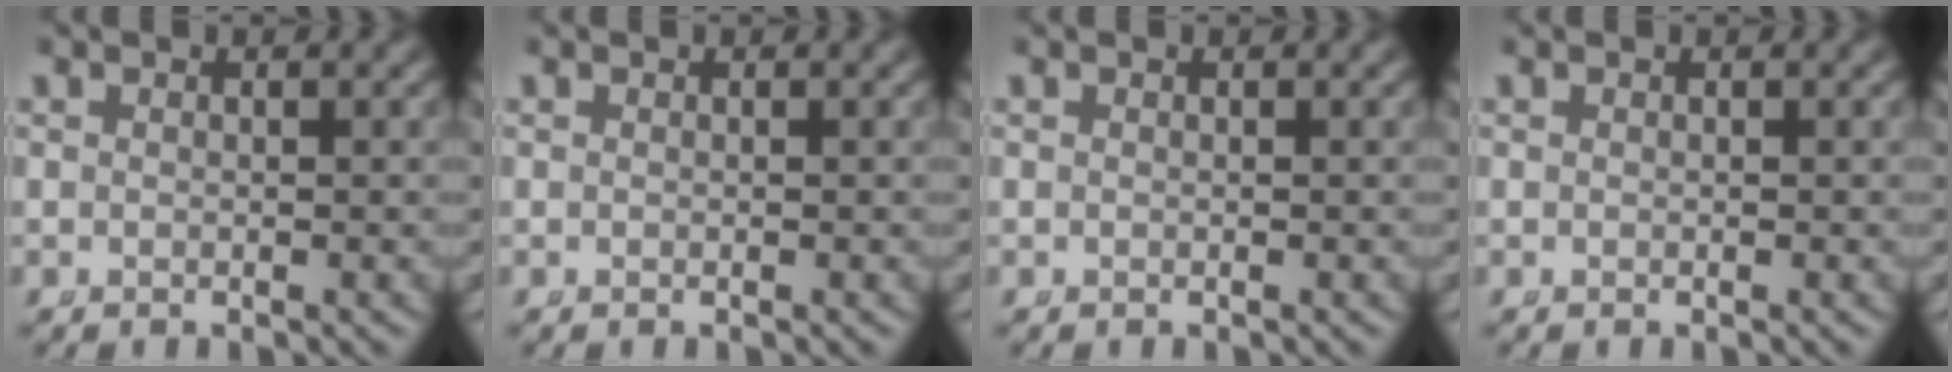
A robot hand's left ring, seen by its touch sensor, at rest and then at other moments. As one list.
[{"total": 0.0}, {"total": 0.0}, {"total": 0.0}]